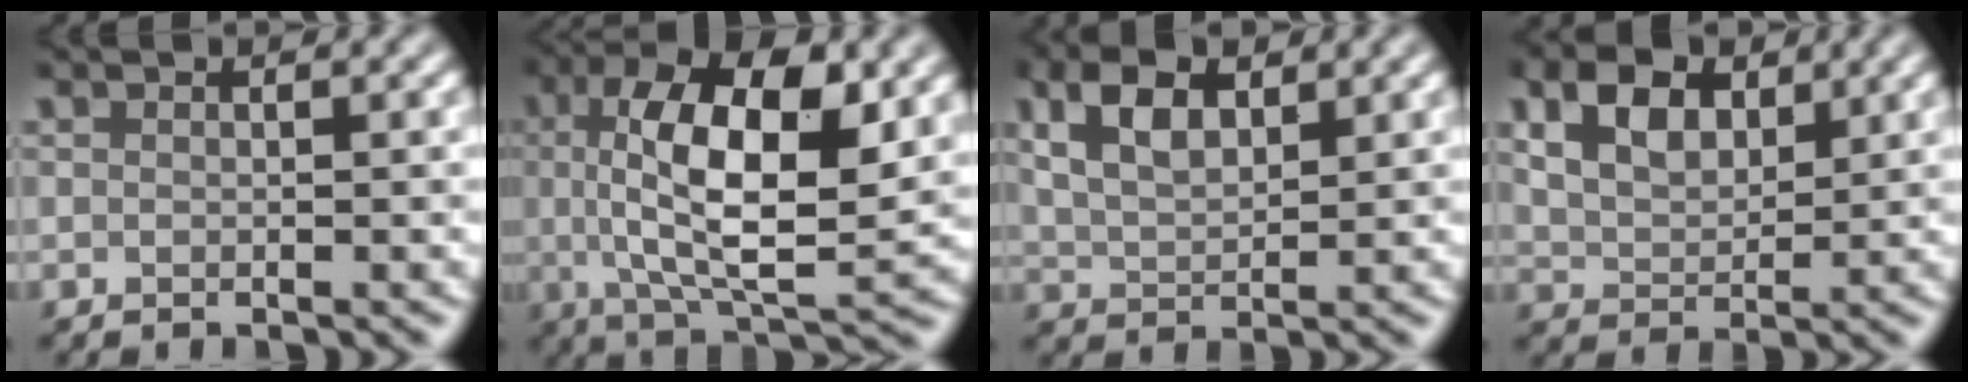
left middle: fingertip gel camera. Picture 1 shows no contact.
{"total": 11.8, "force": [2.0, 4.6, 10.7], "torque": [-0.177, 0.005, 0.029]}
{"total": 4.6, "force": [2.2, 2.3, 3.3], "torque": [-0.071, 0.008, 0.041]}
{"total": 4.9, "force": [2.3, 3.0, 3.2], "torque": [-0.066, 0.006, 0.041]}